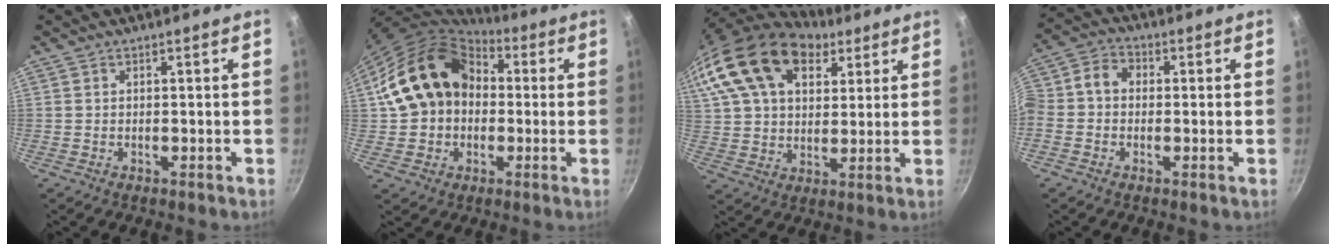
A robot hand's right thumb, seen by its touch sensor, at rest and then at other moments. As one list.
[{"total": 17.8, "force": [2.3, 14.1, 10.7], "torque": [-0.165, 0.041, 0.035]}, {"total": 24.1, "force": [13.2, 14.7, 13.9], "torque": [-0.268, 0.009, 0.238]}, {"total": 7.2, "force": [-0.5, 5.6, 4.4], "torque": [-0.089, 0.032, -0.030]}]